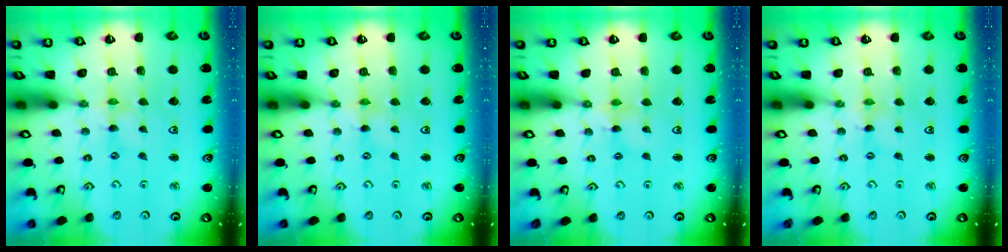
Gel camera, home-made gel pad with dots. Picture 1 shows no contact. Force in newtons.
{"total": 0.0}
{"total": 2.6, "press": 2.6, "slide": 0.2}
{"total": 0.0}